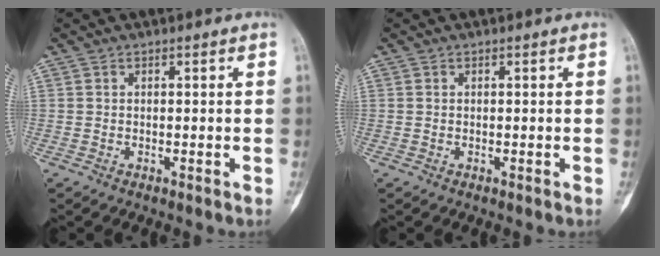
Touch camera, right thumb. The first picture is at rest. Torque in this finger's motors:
{"motor_torque": [-0.20, 0.06, 0.29, -0.07, -0.02]}